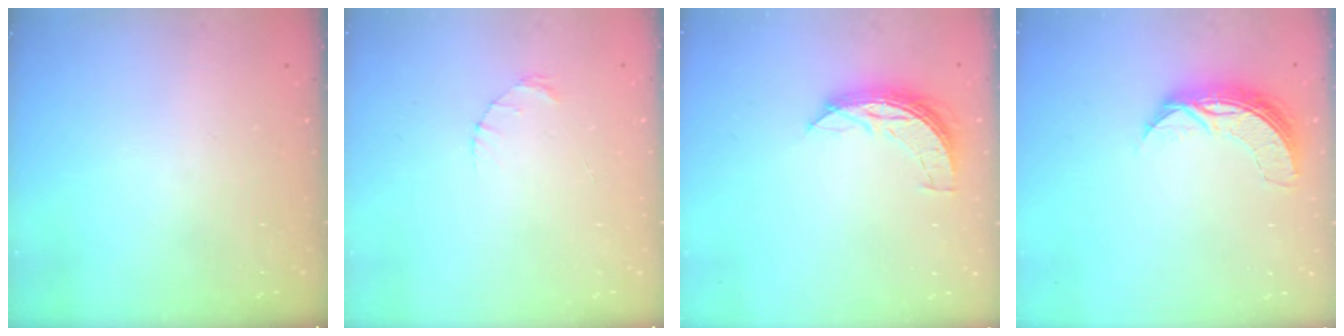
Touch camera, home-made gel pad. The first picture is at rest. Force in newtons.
{"total": 1.4, "press": 1.4, "slide": 0.2}
{"total": 6.9, "press": 6.9, "slide": 0.3}
{"total": 8.9, "press": 8.9, "slide": 0.4}